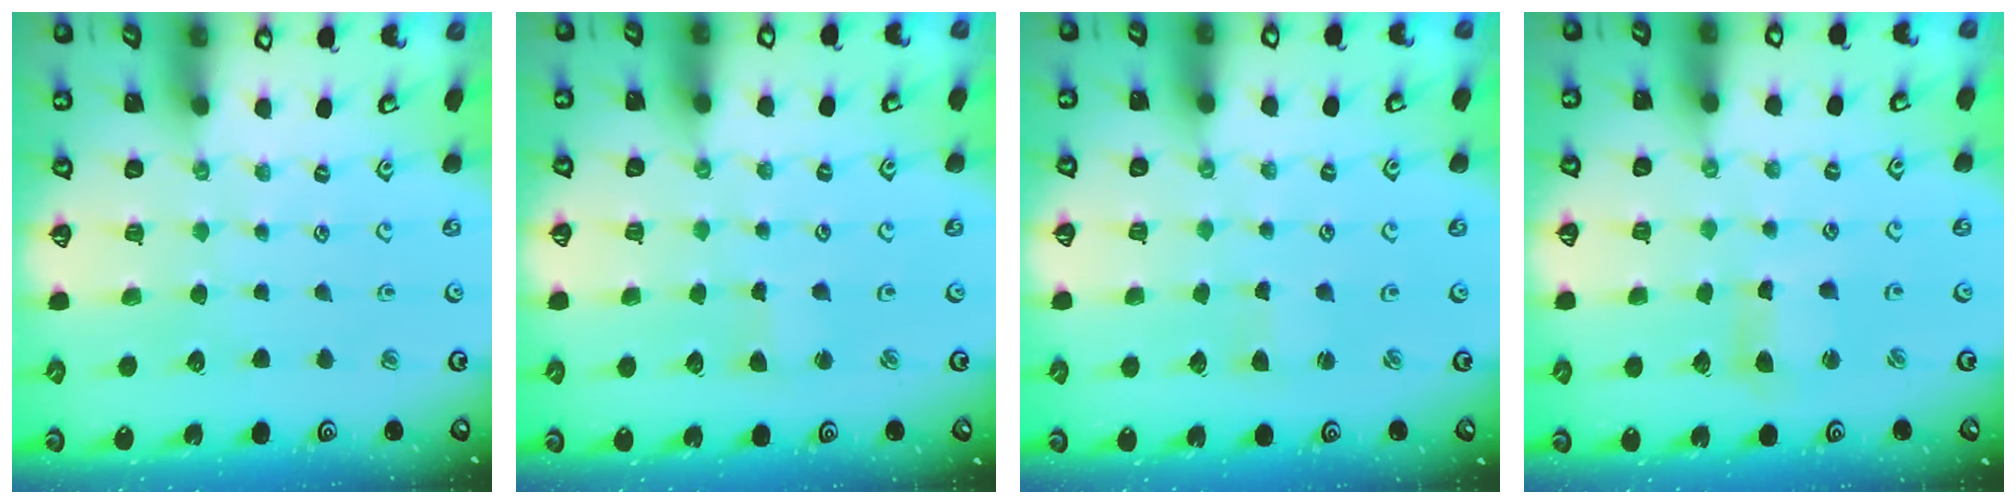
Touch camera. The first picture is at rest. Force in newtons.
{"total": 2.2, "press": 2.2, "slide": 0.2}
{"total": 1.5, "press": 1.4, "slide": 0.2}
{"total": 3.5, "press": 3.5, "slide": 0.3}